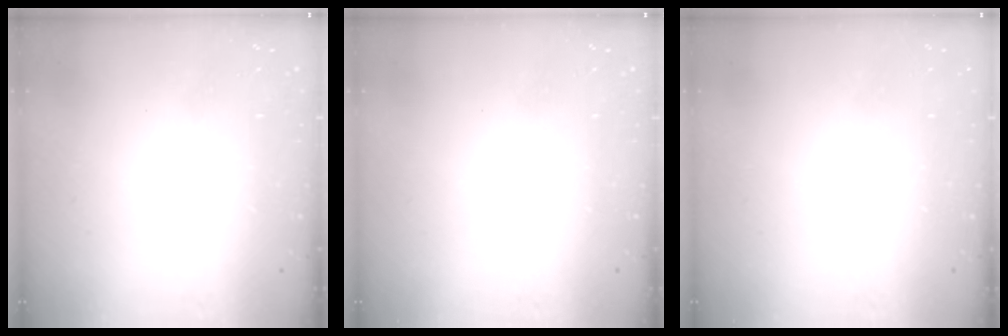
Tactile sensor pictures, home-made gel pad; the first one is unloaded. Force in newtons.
{"total": 0.0}
{"total": 0.0}